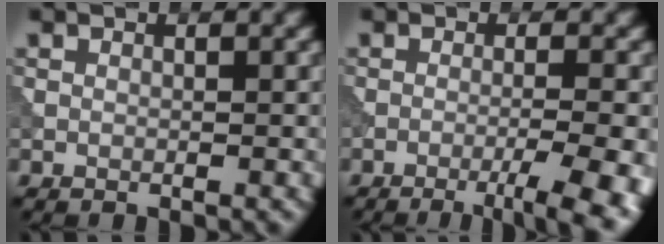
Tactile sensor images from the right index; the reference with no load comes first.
{"total": 6.9, "force": [-3.1, 2.0, 5.8], "torque": [-0.066, 0.001, -0.037]}